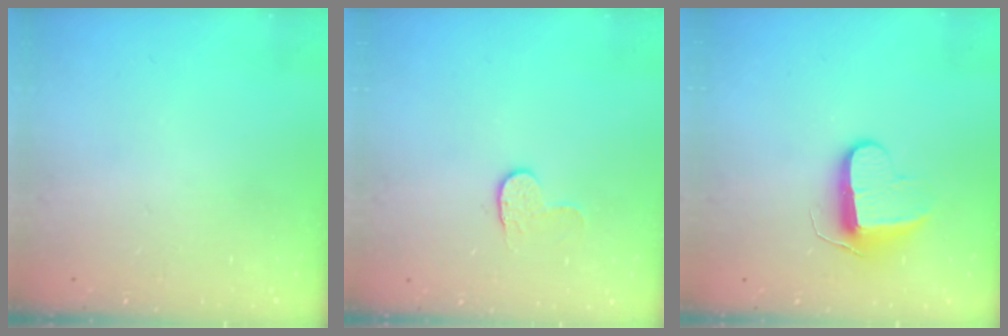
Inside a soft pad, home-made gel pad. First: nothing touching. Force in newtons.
{"total": 3.6, "press": 3.6, "slide": 0.4}
{"total": 9.3, "press": 9.3, "slide": 0.0}